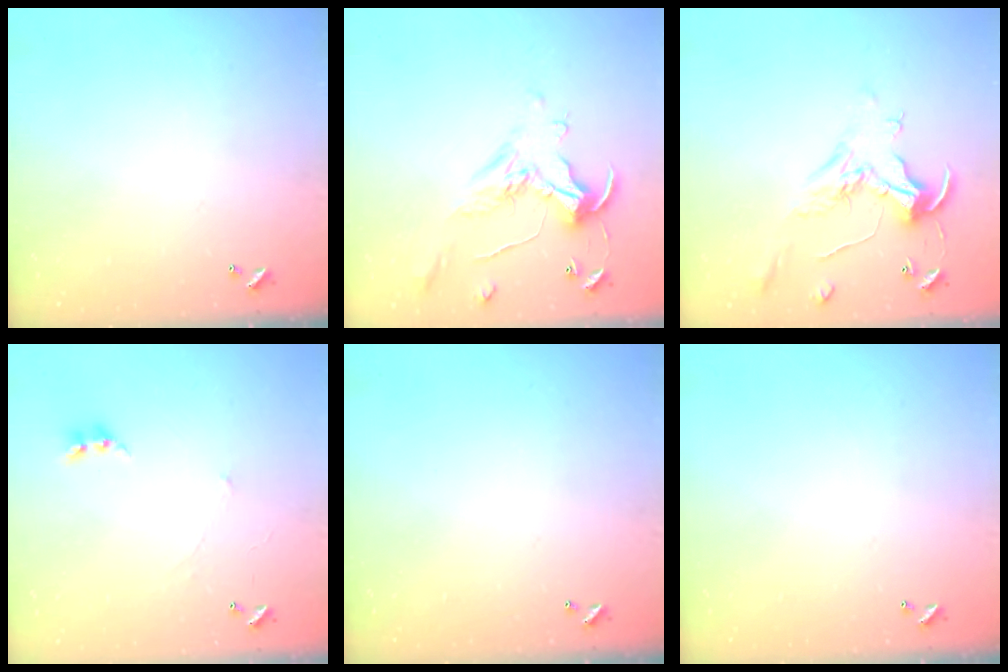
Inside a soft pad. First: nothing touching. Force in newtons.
{"total": 1.1, "press": 0.8, "slide": 0.9}
{"total": 0.8, "press": 0.5, "slide": 0.6}
{"total": 0.9, "press": 0.8, "slide": 0.5}
{"total": 0.0}
{"total": 0.0}